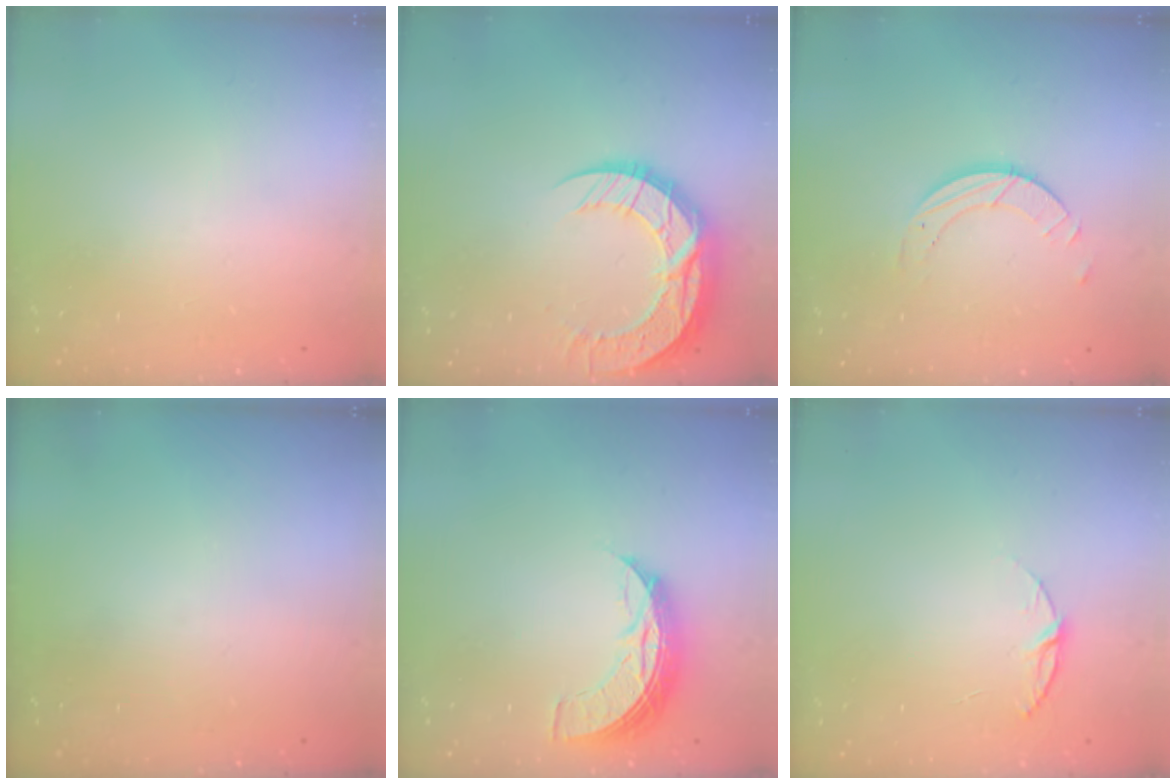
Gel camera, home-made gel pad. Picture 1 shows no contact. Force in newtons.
{"total": 15.6, "press": 15.6, "slide": 1.1}
{"total": 4.2, "press": 4.2, "slide": 0.3}
{"total": 0.0}
{"total": 8.3, "press": 8.3, "slide": 0.4}
{"total": 5.9, "press": 5.8, "slide": 0.6}